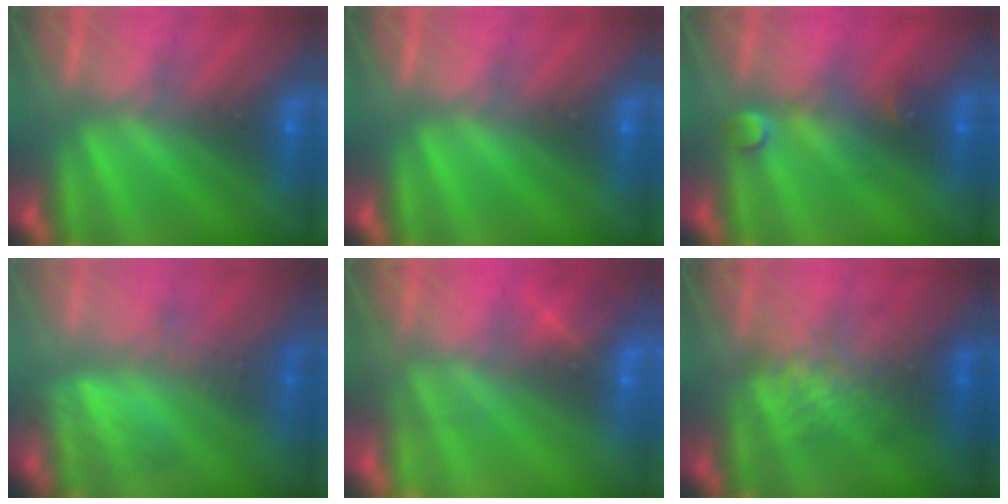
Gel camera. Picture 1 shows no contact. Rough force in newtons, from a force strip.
{"total": 0.0}
{"total": 2.9}
{"total": 2.8}
{"total": 9.6}
{"total": 2.2}